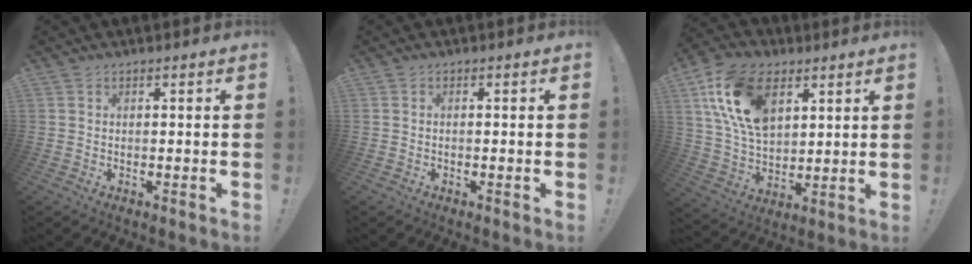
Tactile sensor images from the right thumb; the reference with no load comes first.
{"total": 0.5, "force": [-0.4, 0.0, 0.3], "torque": [-0.014, 0.003, -0.005]}
{"total": 19.2, "force": [8.1, 11.9, 12.7], "torque": [-0.247, -0.027, 0.149]}